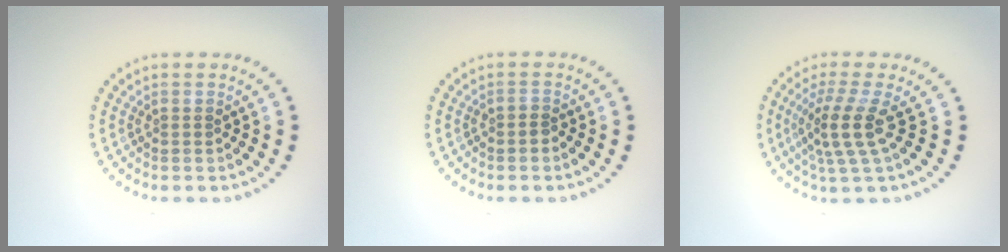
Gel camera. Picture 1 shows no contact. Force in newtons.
{"total": 0.6, "press": 0.3, "slide": 0.5}
{"total": 3.6, "press": 2.6, "slide": 2.5}